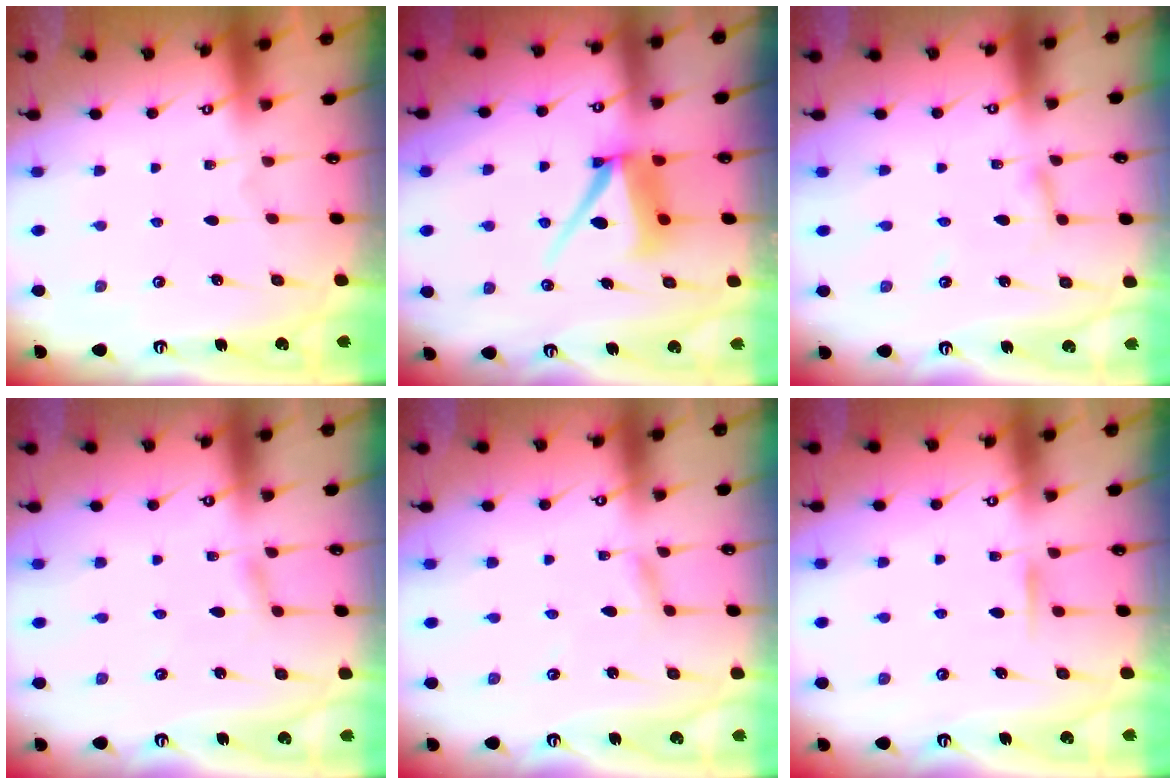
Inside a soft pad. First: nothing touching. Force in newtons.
{"total": 9.6, "press": 9.5, "slide": 1.3}
{"total": 2.4, "press": 2.4, "slide": 0.1}
{"total": 4.2, "press": 4.2, "slide": 0.5}
{"total": 2.0, "press": 2.0, "slide": 0.2}
{"total": 6.1, "press": 6.1, "slide": 0.8}